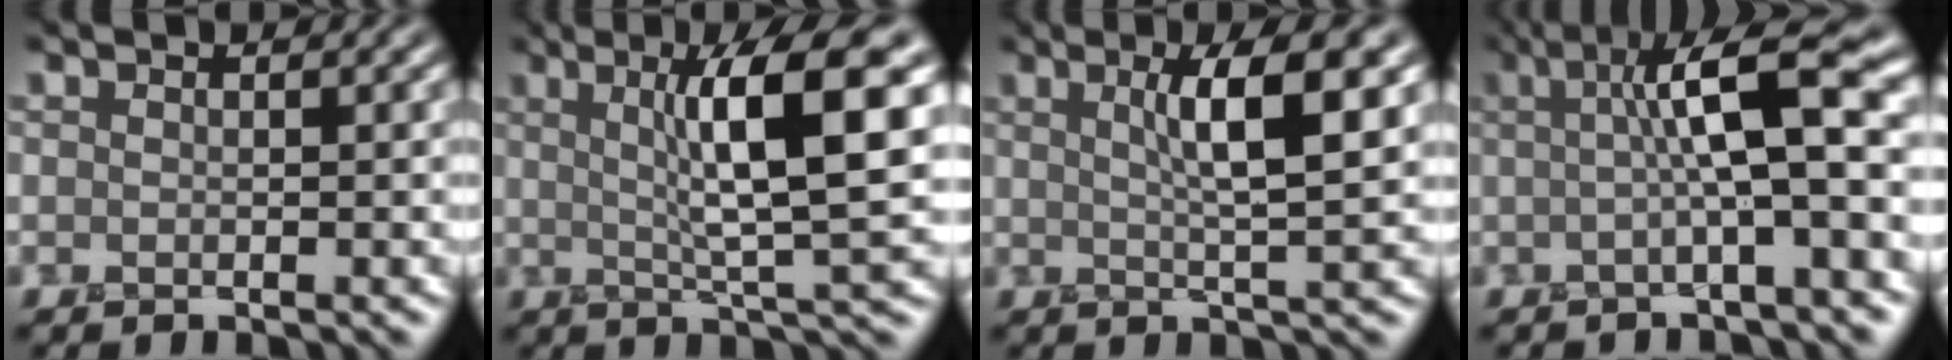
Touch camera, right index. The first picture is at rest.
{"total": 8.6, "force": [2.3, 1.2, 8.2], "torque": [-0.109, 0.009, 0.037]}
{"total": 5.4, "force": [1.8, 0.9, 5.0], "torque": [-0.067, 0.008, 0.026]}
{"total": 8.0, "force": [0.8, 1.4, 7.9], "torque": [-0.110, 0.016, 0.005]}